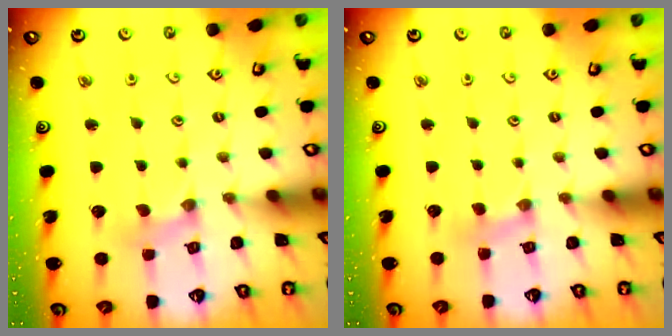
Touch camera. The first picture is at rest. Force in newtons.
{"total": 2.5, "press": 2.5, "slide": 0.4}